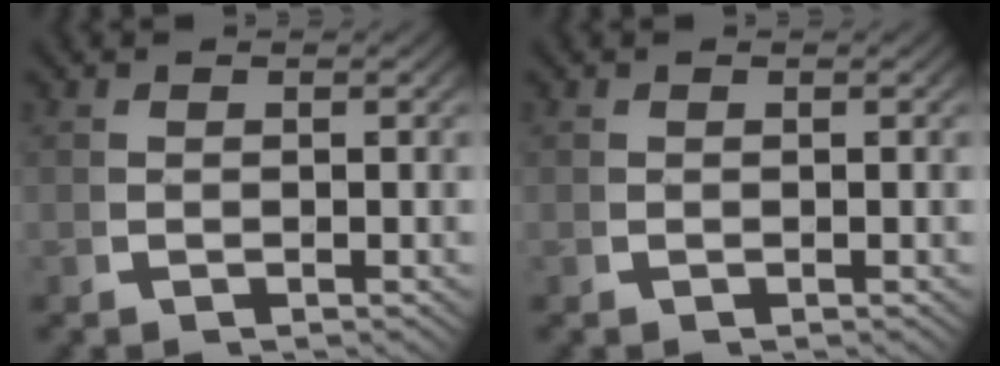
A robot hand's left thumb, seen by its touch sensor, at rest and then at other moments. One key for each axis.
{"total": 0.0}